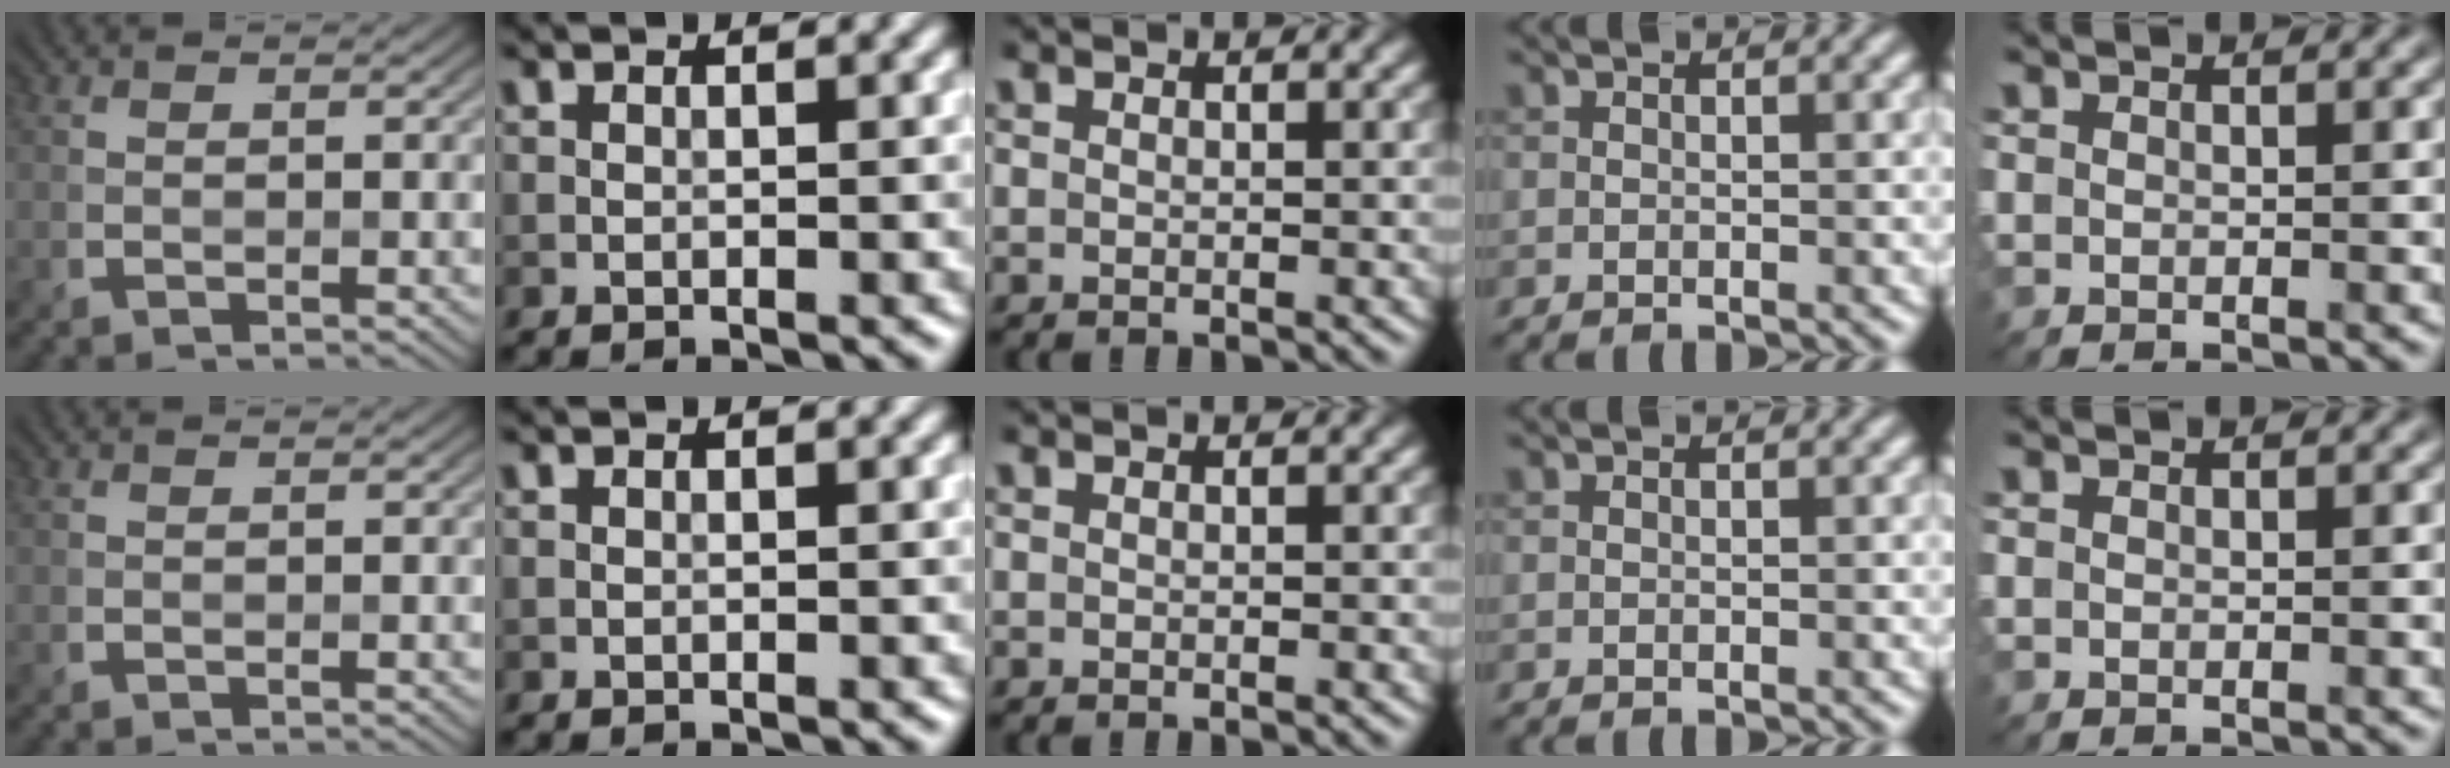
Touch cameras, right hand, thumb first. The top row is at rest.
{}